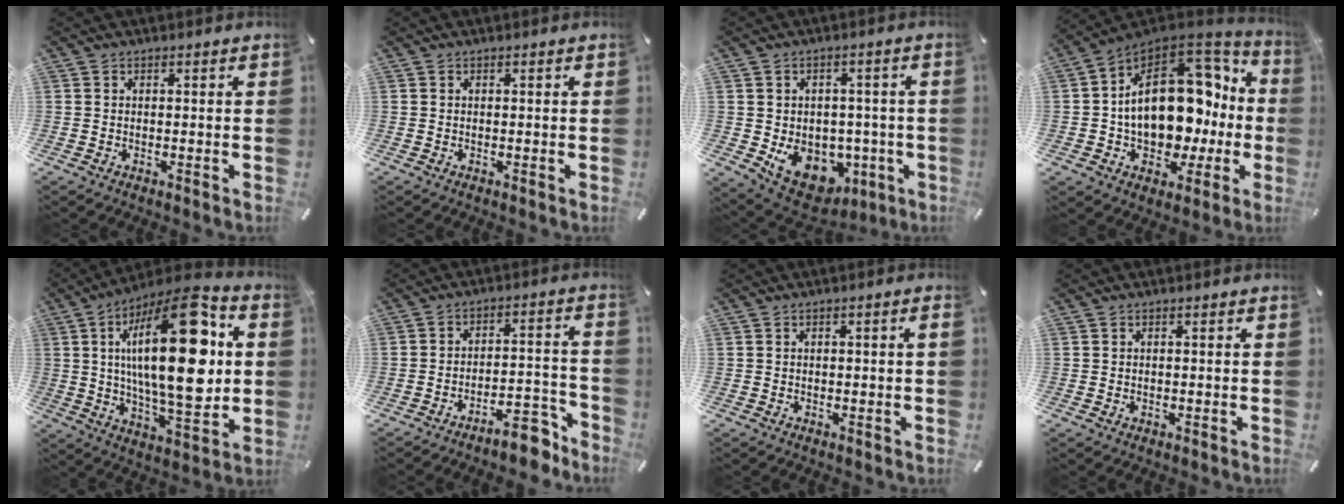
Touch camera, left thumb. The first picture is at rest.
{"total": 0.0}
{"total": 12.2, "force": [-3.2, 10.2, 5.7], "torque": [-0.067, 0.008, -0.041]}
{"total": 23.7, "force": [1.6, 15.7, 17.7], "torque": [-0.294, -0.013, 0.037]}
{"total": 30.6, "force": [5.6, 12.5, 27.3], "torque": [-0.473, -0.026, 0.080]}
{"total": 10.0, "force": [-7.9, 3.5, 5.1], "torque": [-0.059, 0.055, -0.135]}
{"total": 1.4, "force": [0.0, 0.2, 1.4], "torque": [-0.021, -0.001, 0.000]}
{"total": 0.5, "force": [0.1, 0.5, 0.2], "torque": [-0.005, 0.003, 0.000]}